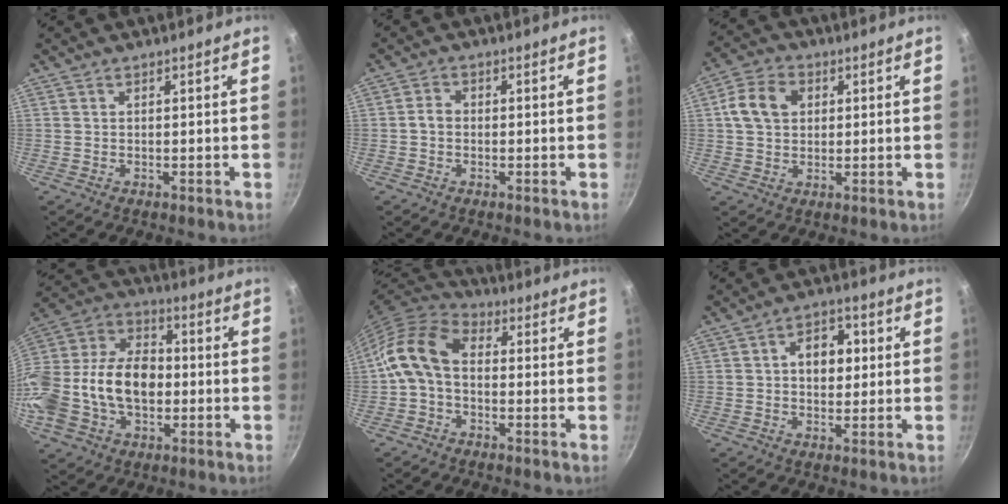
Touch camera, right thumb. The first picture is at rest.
{"total": 2.4, "force": [-0.4, 1.9, 1.4], "torque": [-0.018, 0.009, -0.013]}
{"total": 8.7, "force": [1.9, 6.6, 5.4], "torque": [-0.092, 0.011, 0.028]}
{"total": 24.7, "force": [-3.4, 16.7, 17.9], "torque": [-0.385, 0.029, -0.056]}
{"total": 11.1, "force": [-0.4, 7.4, 8.2], "torque": [-0.156, 0.029, -0.023]}
{"total": 7.3, "force": [1.1, 4.9, 5.3], "torque": [-0.052, 0.011, 0.010]}